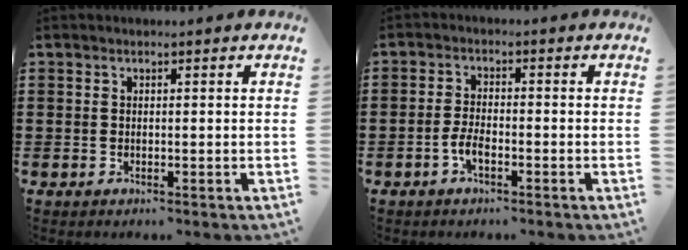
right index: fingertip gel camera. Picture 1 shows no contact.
{"total": 2.8, "force": [-1.4, 0.9, 2.3], "torque": [-0.055, -0.001, -0.031]}